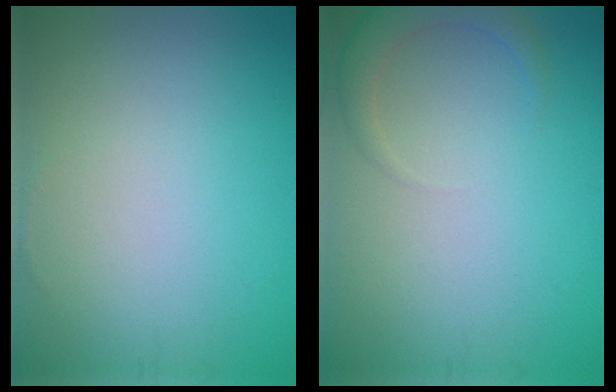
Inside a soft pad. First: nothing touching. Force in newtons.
{"total": 2.3, "press": 2.3, "slide": 0.1}